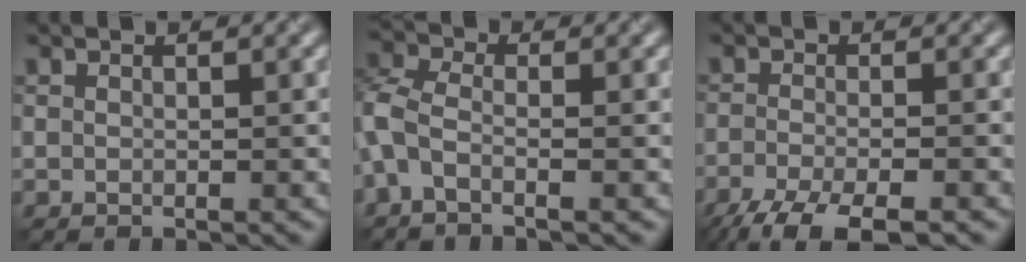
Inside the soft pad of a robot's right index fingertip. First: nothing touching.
{"total": 3.3, "force": [-1.2, 1.7, 2.6], "torque": [-0.068, 0.003, -0.041]}
{"total": 6.0, "force": [-4.4, 1.3, 3.9], "torque": [-0.066, -0.014, -0.088]}